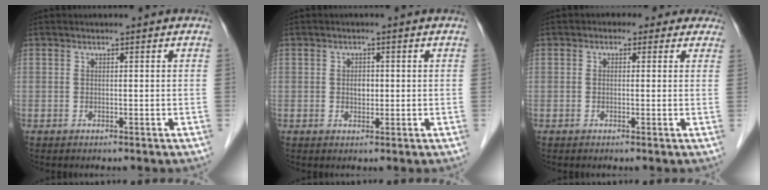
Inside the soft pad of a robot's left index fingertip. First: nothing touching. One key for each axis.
{"total": 1.8, "fx": 0.0, "fy": 1.2, "fz": 1.3, "tx": -0.021, "ty": 0.002, "tz": 0.002}
{"total": 4.2, "fx": 2.6, "fy": 2.8, "fz": 1.6, "tx": -0.005, "ty": 0.017, "tz": 0.016}